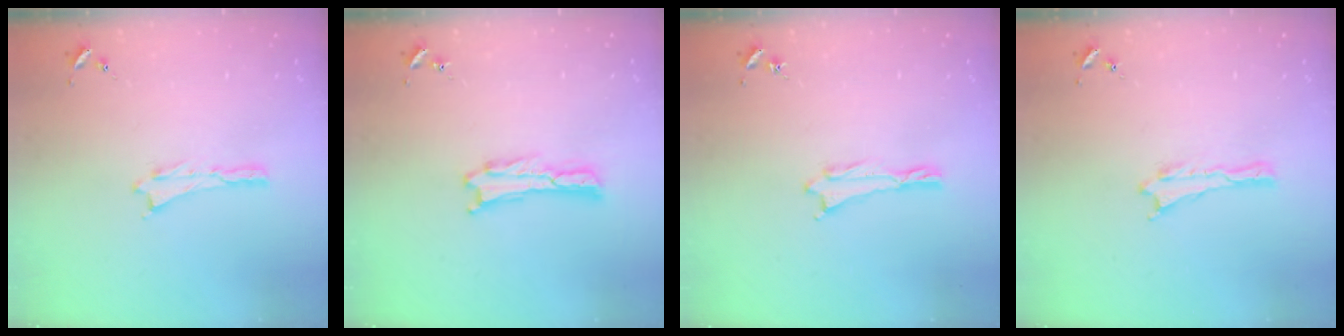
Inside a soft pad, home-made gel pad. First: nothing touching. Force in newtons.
{"total": 0.7, "press": 0.7, "slide": 0.2}
{"total": 0.5, "press": 0.5, "slide": 0.2}
{"total": 0.0}